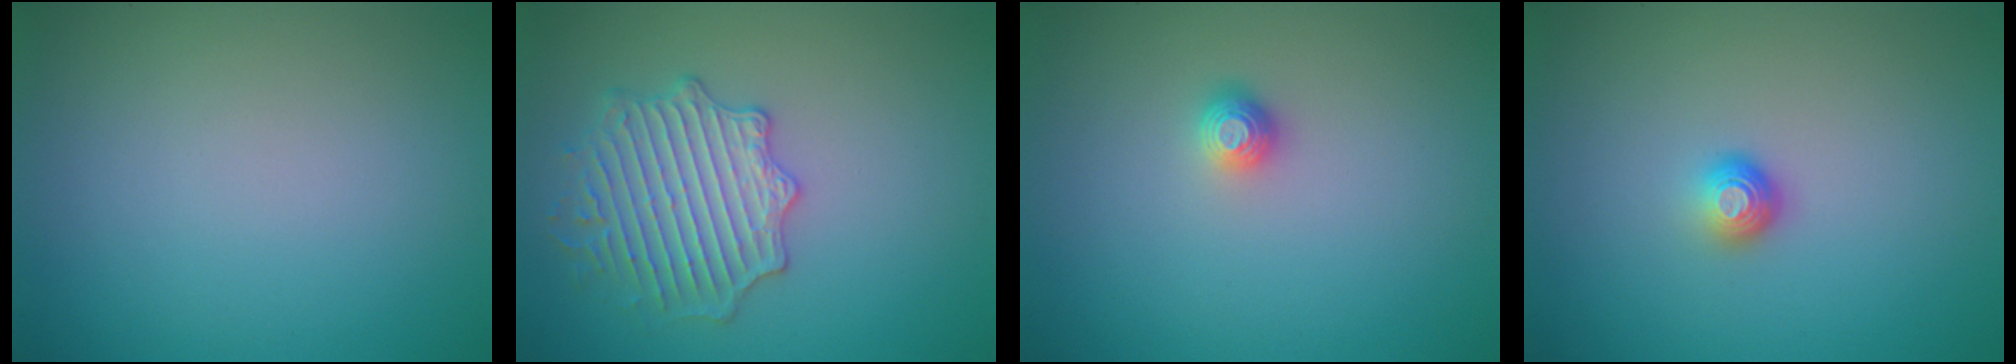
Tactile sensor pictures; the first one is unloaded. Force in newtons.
{"total": 3.9, "press": 3.9, "slide": 0.1}
{"total": 1.2, "press": 1.0, "slide": 0.5}
{"total": 1.6, "press": 1.1, "slide": 1.1}